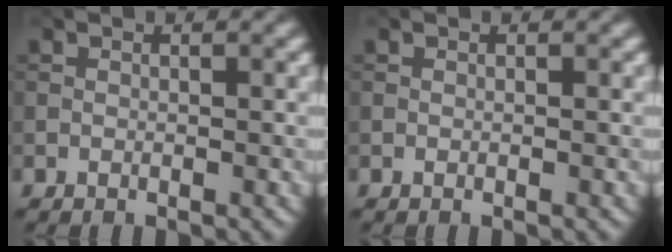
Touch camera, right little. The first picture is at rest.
{"total": 0.0}